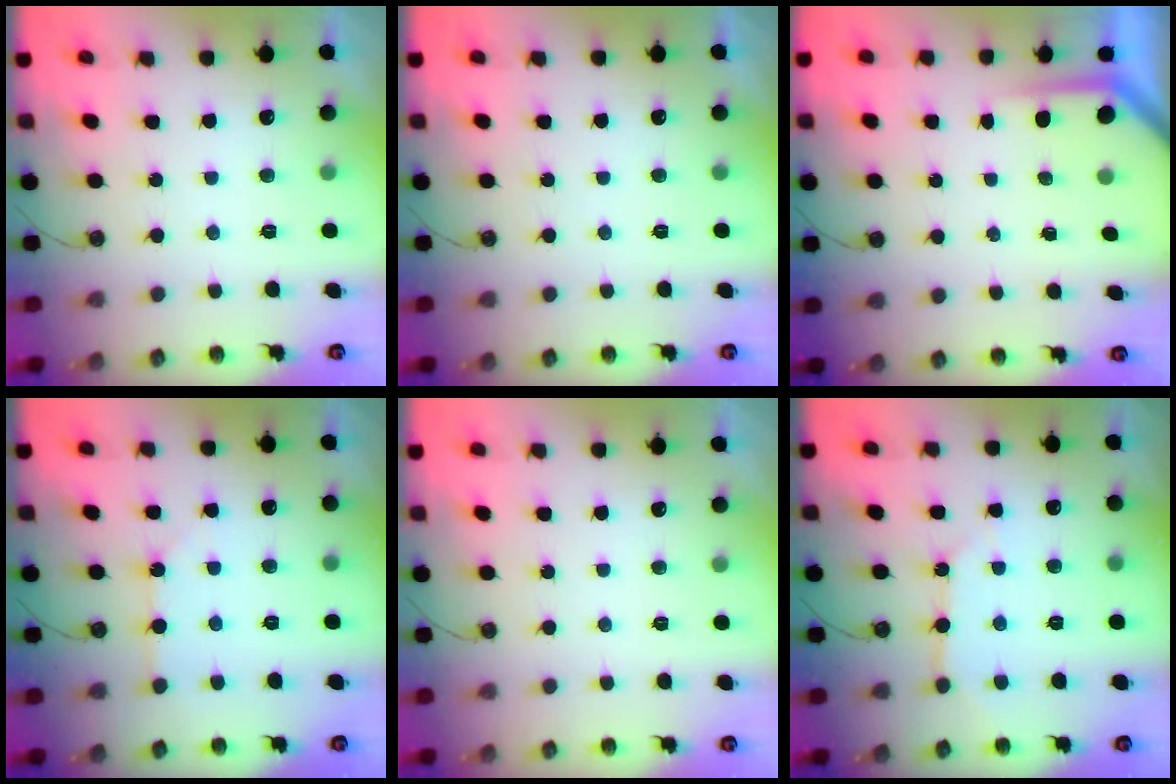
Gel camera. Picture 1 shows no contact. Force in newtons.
{"total": 0.0}
{"total": 2.7, "press": 2.7, "slide": 0.4}
{"total": 1.3, "press": 1.3, "slide": 0.2}
{"total": 0.0}
{"total": 5.4, "press": 5.4, "slide": 0.6}